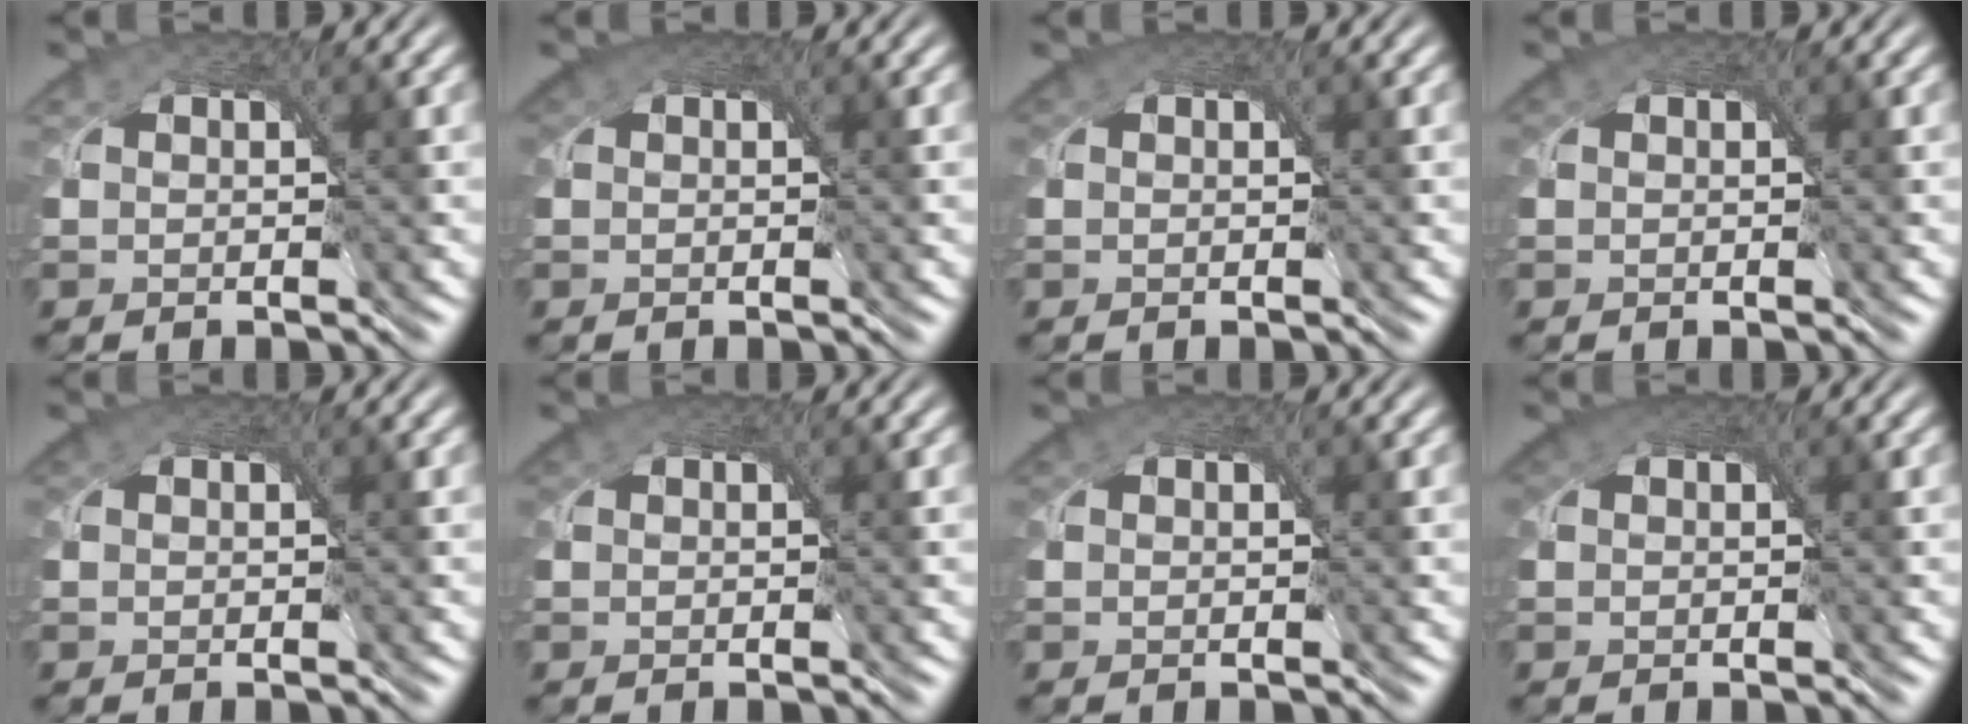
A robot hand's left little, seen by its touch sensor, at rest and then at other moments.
{"total": 2.2, "force": [1.2, 1.3, 1.2], "torque": [-0.023, 0.004, 0.014]}
{"total": 1.3, "force": [0.7, 0.8, 0.7], "torque": [-0.014, 0.002, 0.008]}
{"total": 0.9, "force": [0.5, 0.6, 0.5], "torque": [-0.010, 0.001, 0.005]}
{"total": 1.0, "force": [0.5, 0.7, 0.6], "torque": [-0.012, 0.001, 0.006]}
{"total": 1.2, "force": [0.7, 0.8, 0.7], "torque": [-0.013, 0.002, 0.008]}
{"total": 0.9, "force": [0.5, 0.6, 0.5], "torque": [-0.011, 0.001, 0.005]}
{"total": 2.6, "force": [1.4, 1.7, 1.5], "torque": [-0.029, 0.006, 0.015]}